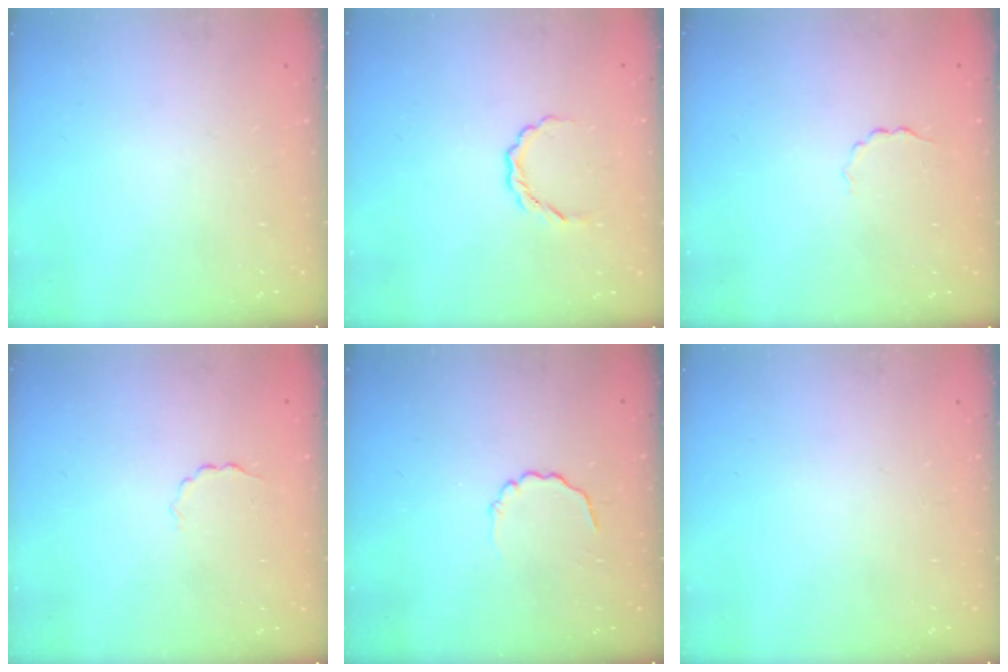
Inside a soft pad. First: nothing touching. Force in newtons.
{"total": 3.4, "press": 3.3, "slide": 0.8}
{"total": 2.0, "press": 1.9, "slide": 0.6}
{"total": 2.0, "press": 1.9, "slide": 0.6}
{"total": 3.1, "press": 3.0, "slide": 1.0}
{"total": 0.0}